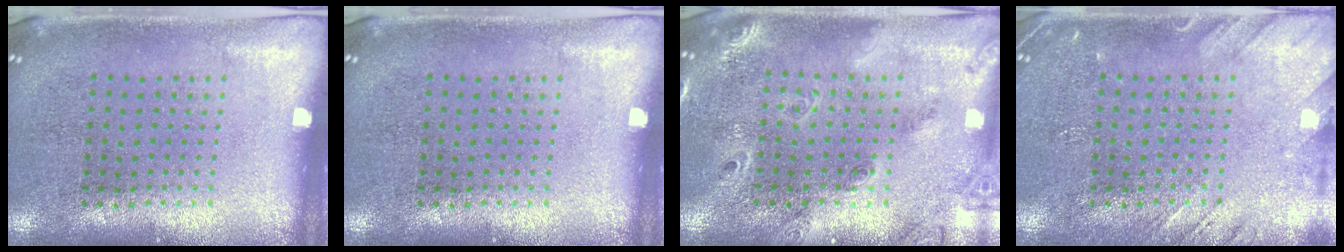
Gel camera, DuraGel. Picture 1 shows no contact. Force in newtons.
{"total": 0.0}
{"total": 1.8, "press": 1.7, "slide": 0.7}
{"total": 2.1, "press": 2.1, "slide": 0.2}